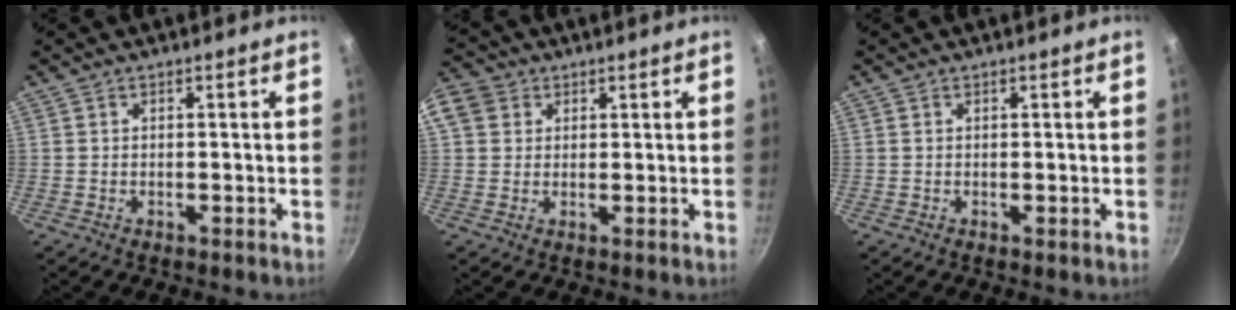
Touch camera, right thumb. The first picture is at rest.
{"total": 7.4, "force": [2.4, 6.3, 3.1], "torque": [-0.048, 0.008, 0.034]}
{"total": 0.0}